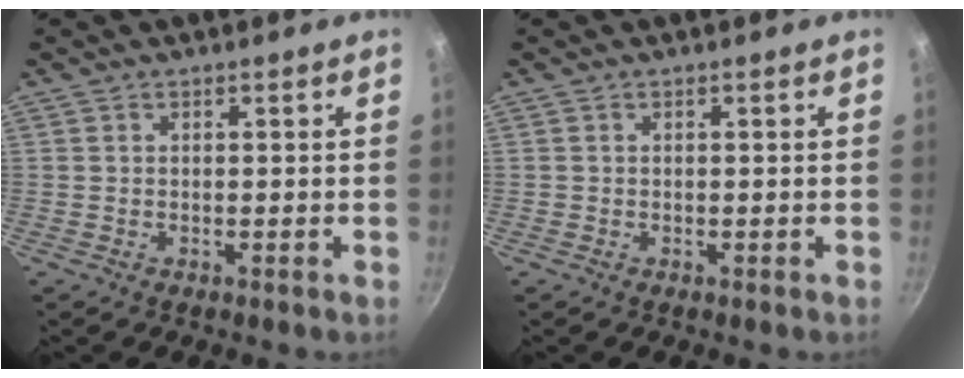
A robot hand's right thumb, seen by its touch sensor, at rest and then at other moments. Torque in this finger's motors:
{"motor_torque": [-0.06, -0.17, 0.30, 0.15, 0.01]}